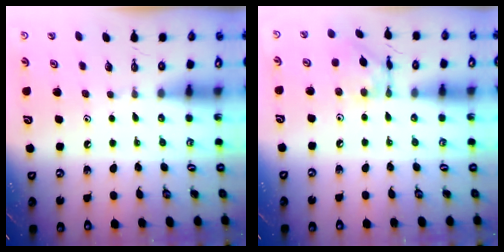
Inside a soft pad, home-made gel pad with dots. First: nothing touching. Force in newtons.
{"total": 9.2, "press": 9.2, "slide": 0.7}